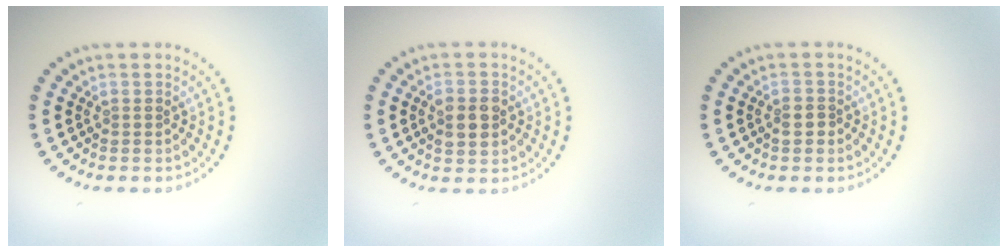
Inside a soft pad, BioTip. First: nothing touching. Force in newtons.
{"total": 2.9, "press": 2.9, "slide": 0.2}
{"total": 1.3, "press": 1.2, "slide": 0.5}